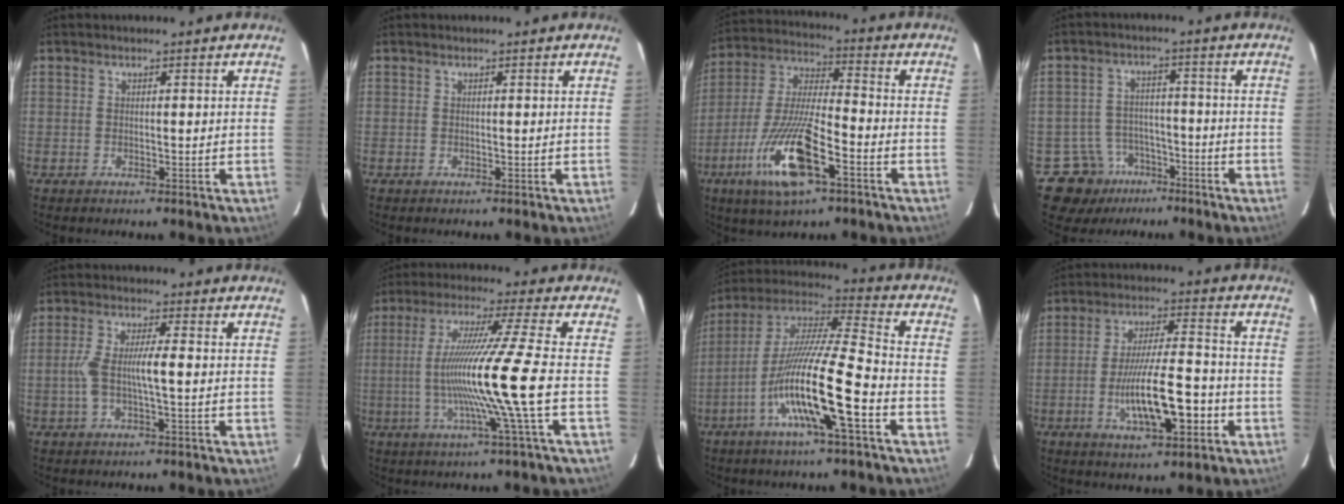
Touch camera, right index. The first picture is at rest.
{"total": 0.0}
{"total": 15.5, "force": [-7.2, 3.0, 13.4], "torque": [-0.277, -0.017, -0.129]}
{"total": 8.8, "force": [-5.2, 7.1, 0.5], "torque": [-0.009, 0.030, -0.070]}
{"total": 5.8, "force": [-0.7, 0.8, 5.7], "torque": [-0.124, 0.011, -0.013]}
{"total": 13.7, "force": [-2.5, -2.9, 13.1], "torque": [-0.252, -0.011, -0.050]}
{"total": 17.2, "force": [-6.2, 0.6, 16.0], "torque": [-0.311, -0.005, -0.119]}
{"total": 13.0, "force": [-3.9, 2.7, 12.1], "torque": [-0.219, 0.000, -0.062]}